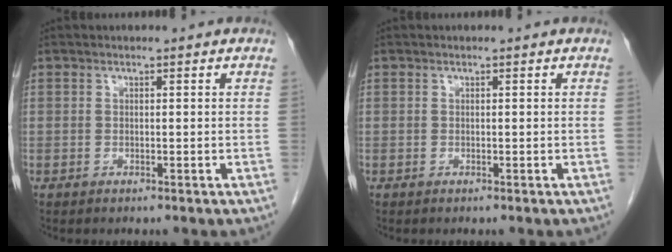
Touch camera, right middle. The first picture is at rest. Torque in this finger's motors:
{"motor_torque": [-0.07, -0.05, 0.00, 0.00]}